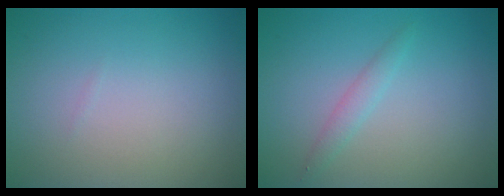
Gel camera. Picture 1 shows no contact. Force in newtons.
{"total": 1.3, "press": 1.3, "slide": 0.1}